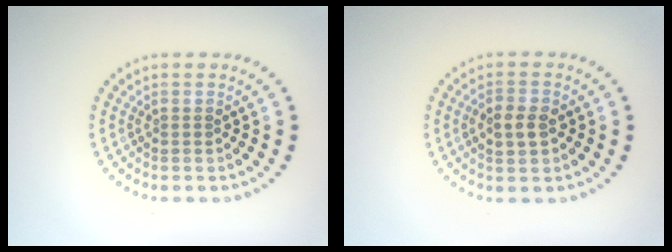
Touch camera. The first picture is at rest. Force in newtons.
{"total": 2.6, "press": 2.6, "slide": 0.2}